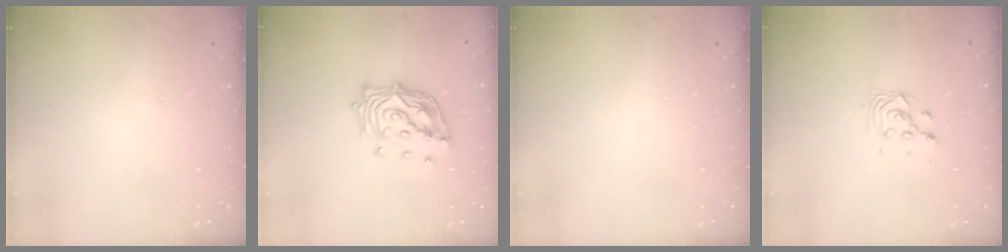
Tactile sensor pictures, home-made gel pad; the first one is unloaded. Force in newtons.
{"total": 18.2, "press": 18.0, "slide": 2.7}
{"total": 0.0}
{"total": 2.8, "press": 2.8, "slide": 0.2}